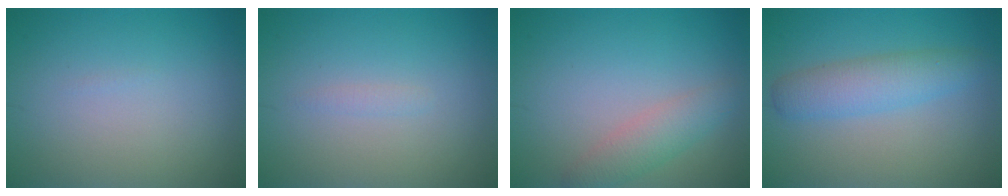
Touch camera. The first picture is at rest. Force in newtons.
{"total": 0.6, "press": 0.6, "slide": 0.1}
{"total": 2.7, "press": 2.7, "slide": 0.0}
{"total": 3.6, "press": 3.6, "slide": 0.0}